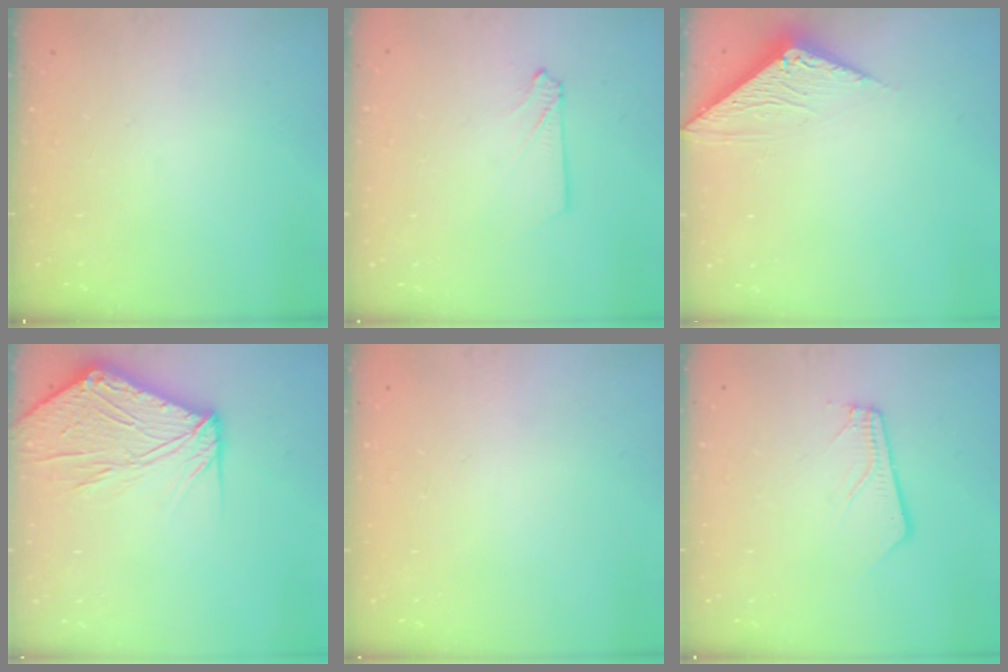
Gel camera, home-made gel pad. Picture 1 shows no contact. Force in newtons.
{"total": 2.4, "press": 2.4, "slide": 0.3}
{"total": 3.1, "press": 3.1, "slide": 0.3}
{"total": 13.2, "press": 13.1, "slide": 1.6}
{"total": 0.0}
{"total": 3.8, "press": 3.8, "slide": 0.3}